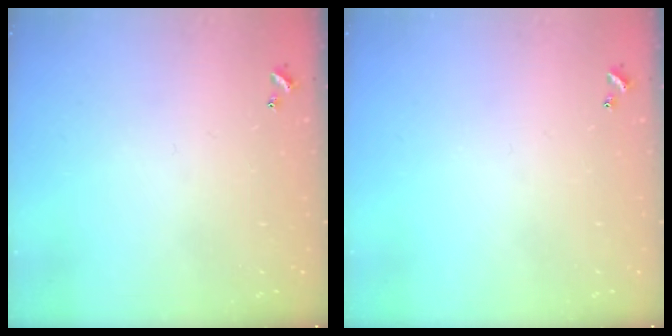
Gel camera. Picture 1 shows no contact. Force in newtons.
{"total": 0.0}